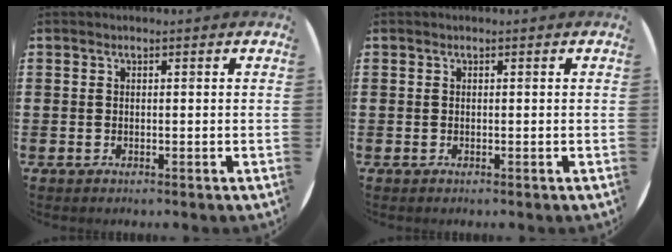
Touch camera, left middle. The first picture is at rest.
{"total": 0.0}